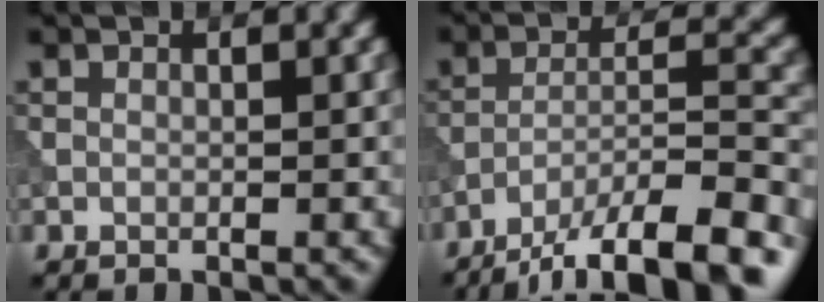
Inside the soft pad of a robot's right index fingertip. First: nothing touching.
{"total": 13.0, "force": [-10.2, 3.4, 7.3], "torque": [-0.117, -0.005, -0.152]}